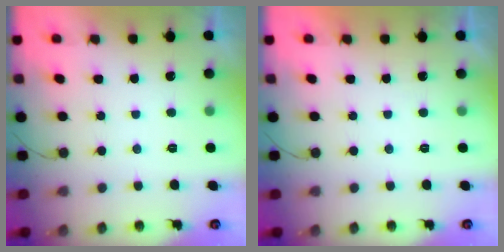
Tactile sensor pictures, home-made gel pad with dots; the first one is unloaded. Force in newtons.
{"total": 1.8, "press": 1.7, "slide": 0.1}